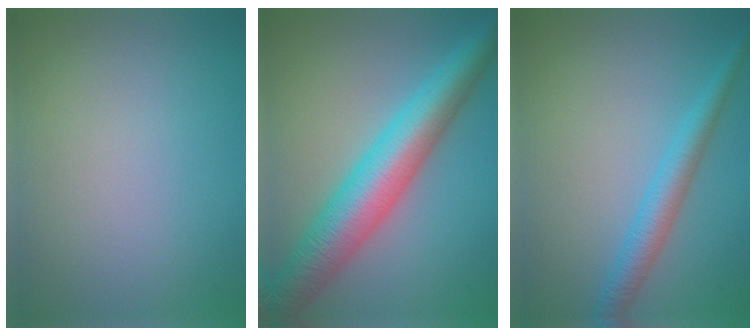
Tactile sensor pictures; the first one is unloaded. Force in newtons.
{"total": 8.8, "press": 8.8, "slide": 0.1}
{"total": 3.2, "press": 3.2, "slide": 0.1}